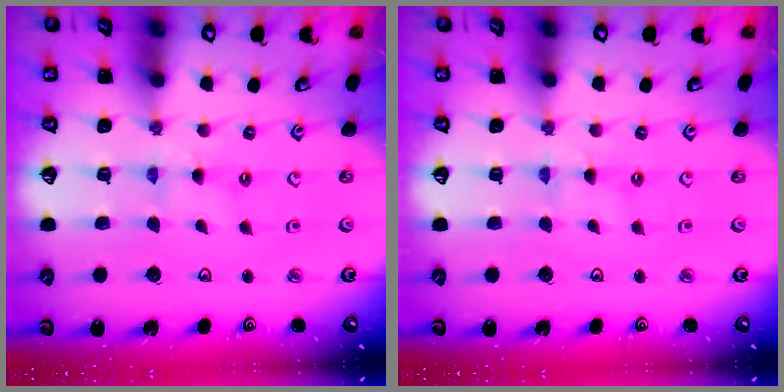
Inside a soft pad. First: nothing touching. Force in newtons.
{"total": 0.0}